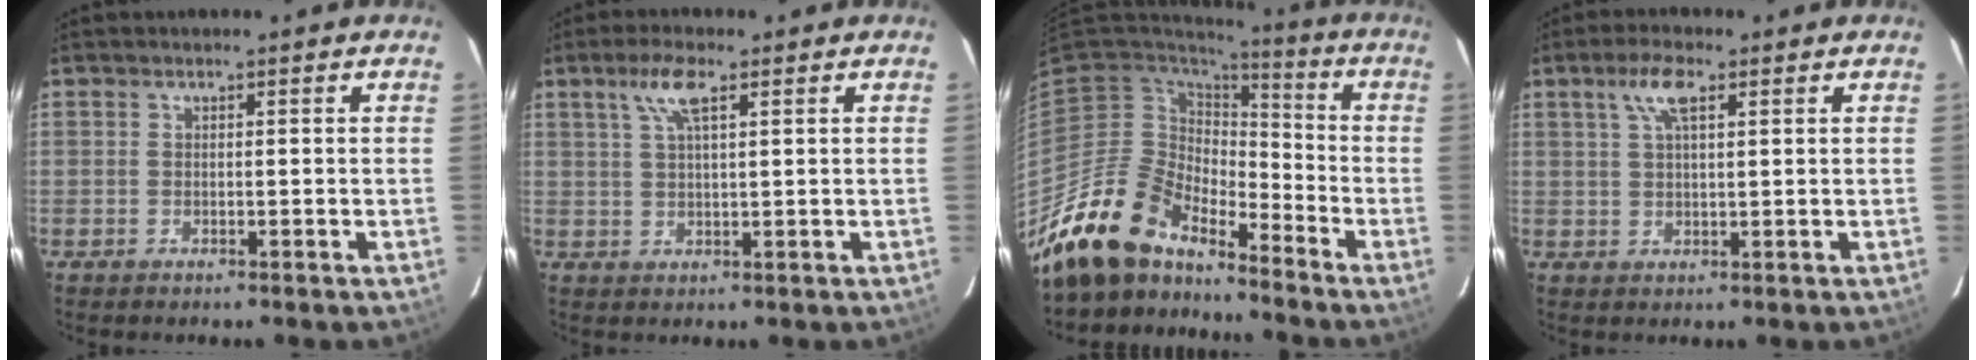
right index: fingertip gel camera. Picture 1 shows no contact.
{"total": 4.8, "force": [2.6, 0.8, 4.0], "torque": [-0.080, 0.006, 0.049]}
{"total": 14.8, "force": [-13.0, 5.3, 4.5], "torque": [-0.098, 0.006, -0.248]}
{"total": 4.7, "force": [2.4, 1.2, 3.9], "torque": [-0.076, 0.008, 0.044]}